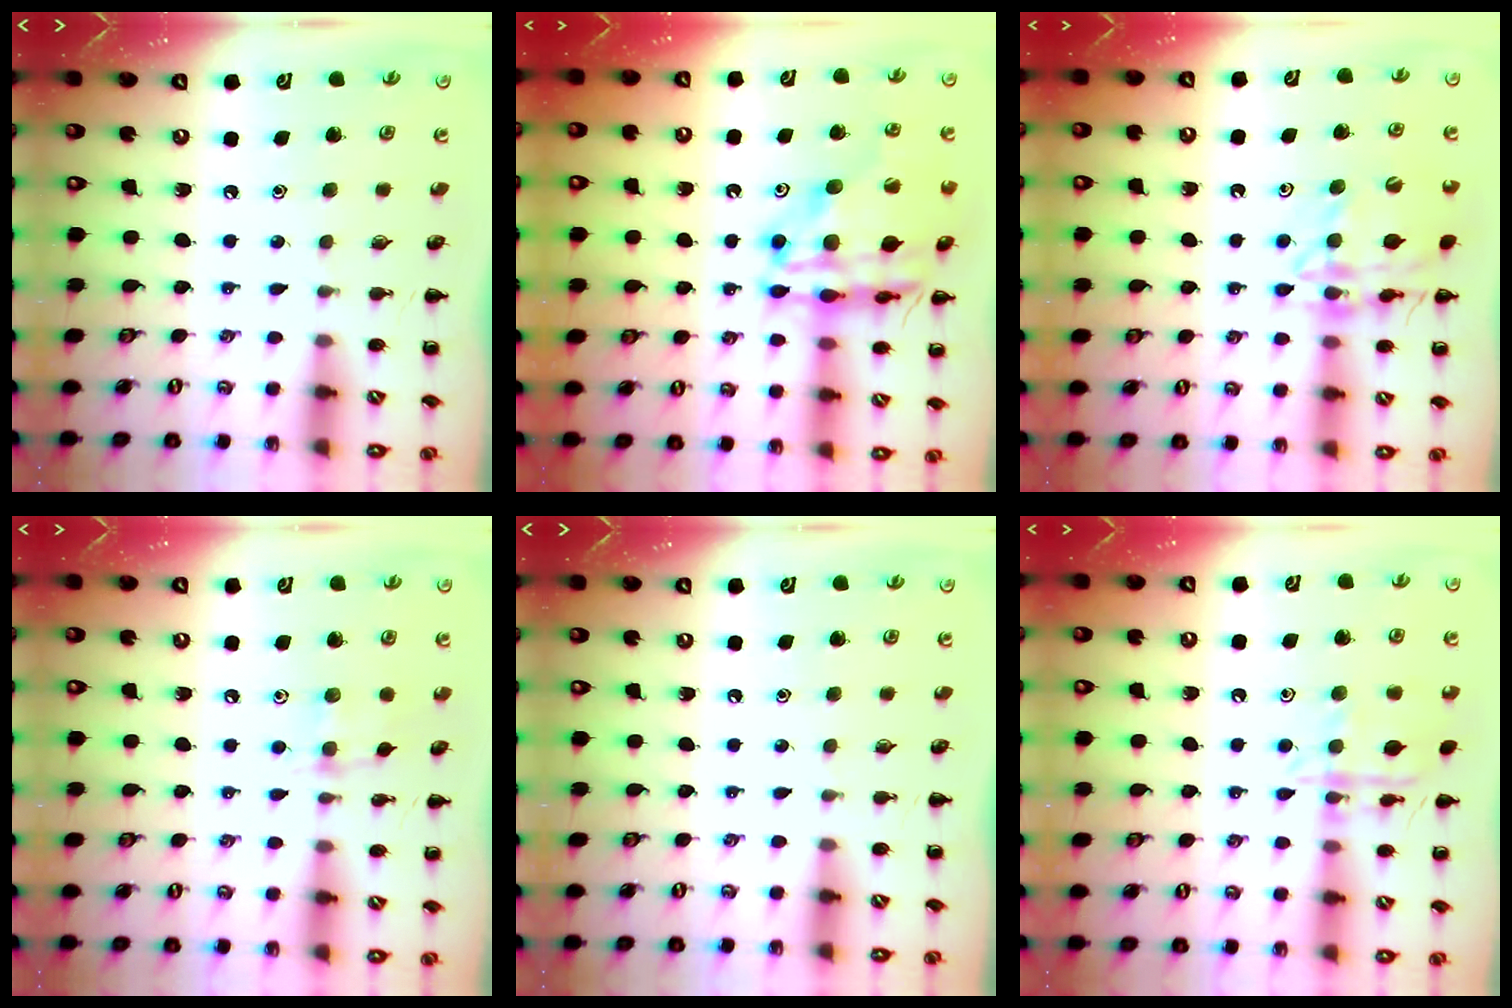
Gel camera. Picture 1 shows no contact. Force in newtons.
{"total": 21.4, "press": 21.1, "slide": 3.5}
{"total": 14.7, "press": 14.6, "slide": 1.9}
{"total": 6.8, "press": 6.8, "slide": 0.8}
{"total": 0.0}
{"total": 12.5, "press": 12.5, "slide": 0.7}